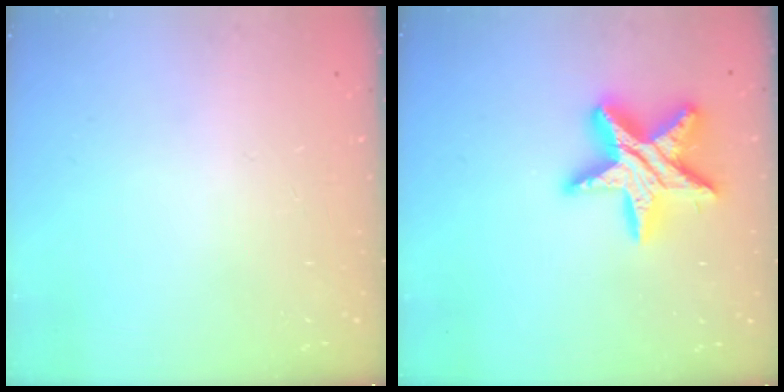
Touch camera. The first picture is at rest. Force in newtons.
{"total": 17.8, "press": 17.8, "slide": 1.4}